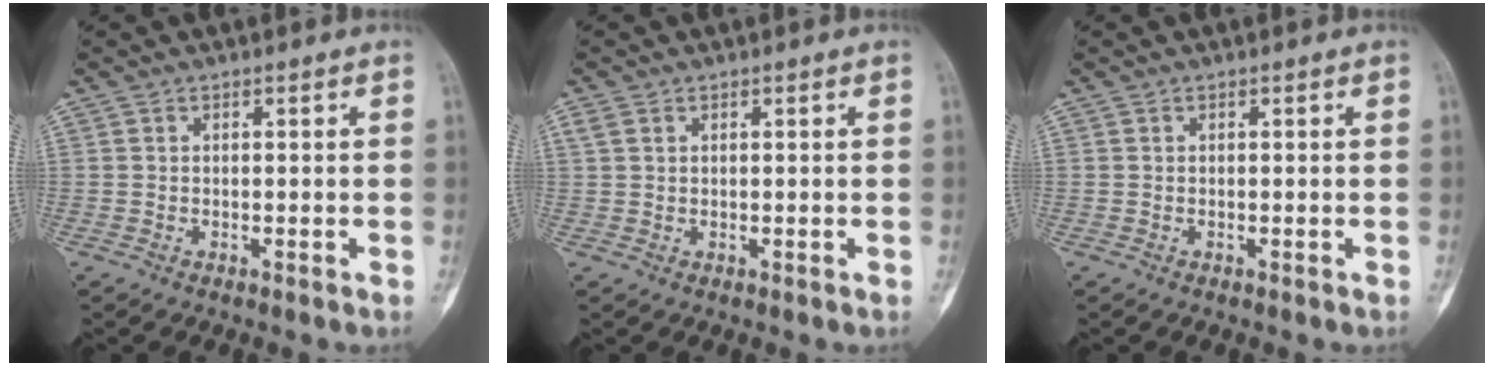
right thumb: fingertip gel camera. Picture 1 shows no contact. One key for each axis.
{"total": 1.6, "fx": 0.8, "fy": 1.1, "fz": 0.9, "tx": -0.021, "ty": 0.008, "tz": 0.019}
{"total": 0.0}